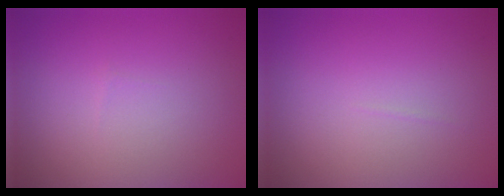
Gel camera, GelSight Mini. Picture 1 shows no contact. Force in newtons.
{"total": 0.0}